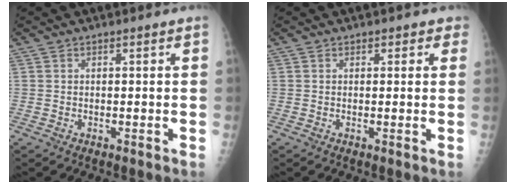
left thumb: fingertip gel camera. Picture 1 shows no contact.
{"total": 2.1, "force": [1.2, 1.5, 0.8], "torque": [0.023, -0.001, 0.004]}